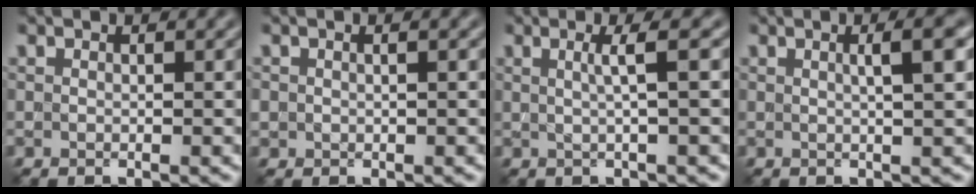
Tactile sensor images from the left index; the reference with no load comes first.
{"total": 0.8, "force": [0.2, 0.6, 0.5], "torque": [-0.007, -0.001, 0.006]}
{"total": 2.4, "force": [0.4, 0.4, 2.3], "torque": [-0.034, 0.007, 0.002]}
{"total": 3.2, "force": [0.7, 0.8, 3.0], "torque": [-0.022, 0.011, 0.000]}